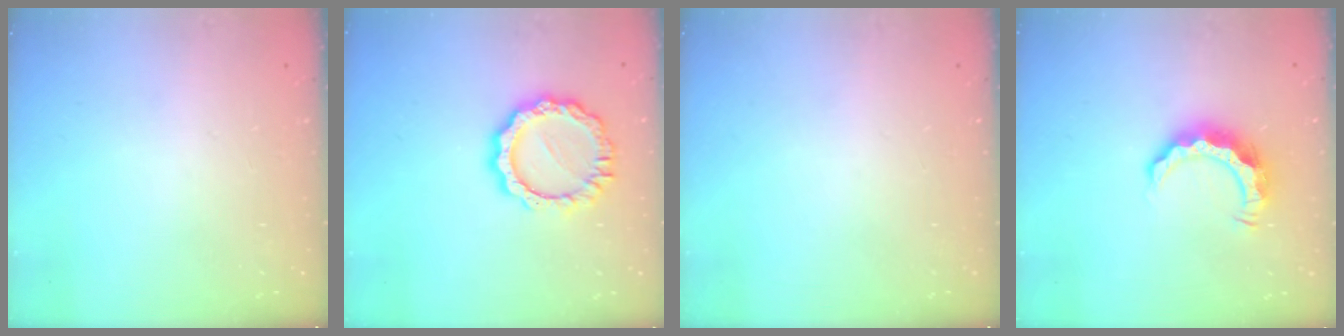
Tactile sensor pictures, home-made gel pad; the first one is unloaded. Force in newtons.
{"total": 11.8, "press": 11.7, "slide": 0.9}
{"total": 0.0}
{"total": 8.5, "press": 8.5, "slide": 0.4}